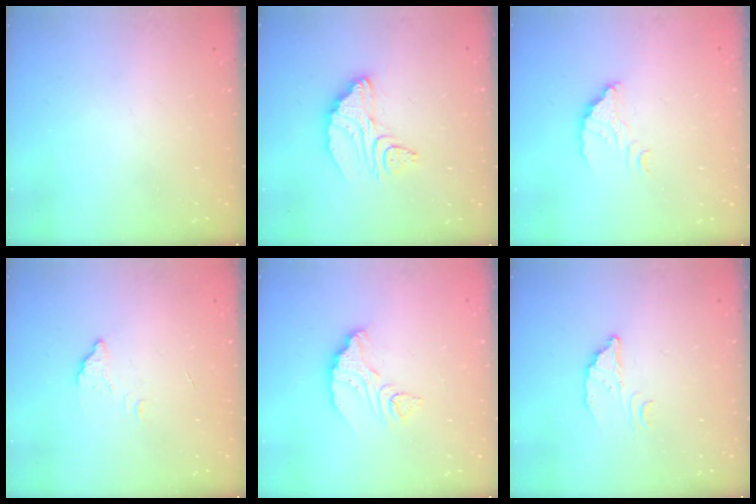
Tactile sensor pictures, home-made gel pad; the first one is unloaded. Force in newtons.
{"total": 11.9, "press": 11.9, "slide": 1.0}
{"total": 3.5, "press": 3.5, "slide": 0.2}
{"total": 2.8, "press": 2.8, "slide": 0.2}
{"total": 10.0, "press": 10.0, "slide": 0.7}
{"total": 2.8, "press": 2.8, "slide": 0.2}